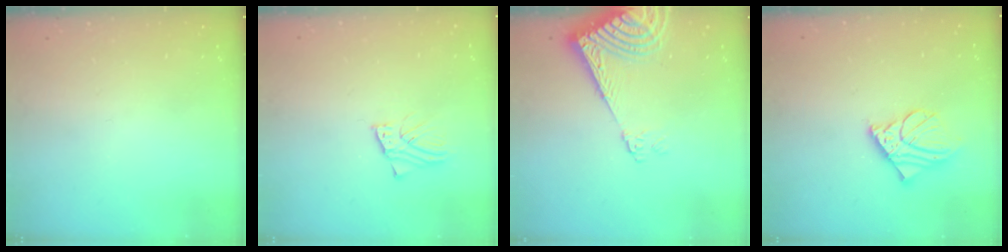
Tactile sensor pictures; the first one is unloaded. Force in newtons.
{"total": 3.0, "press": 2.9, "slide": 0.3}
{"total": 12.2, "press": 12.0, "slide": 2.2}
{"total": 9.2, "press": 8.9, "slide": 2.4}